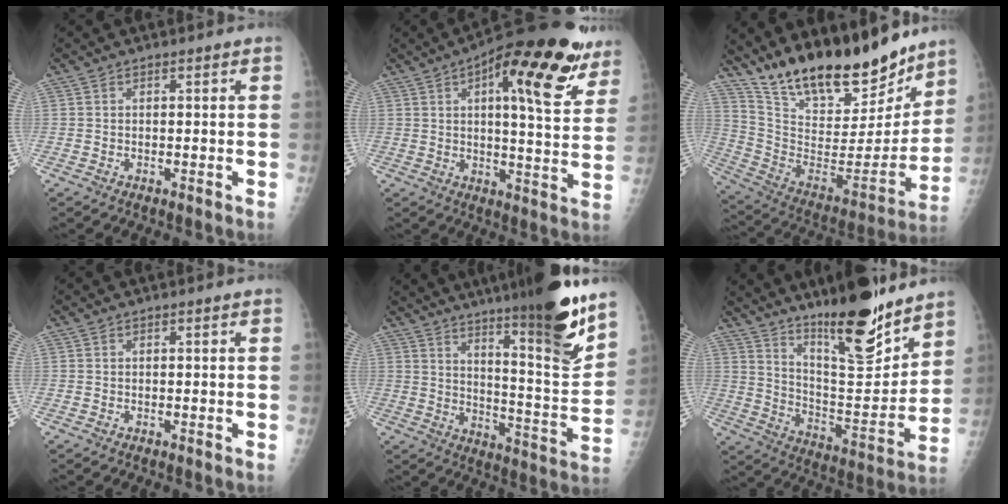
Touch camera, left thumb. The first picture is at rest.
{"total": 22.1, "force": [11.8, 7.3, 17.2], "torque": [-0.209, -0.030, 0.163]}
{"total": 25.2, "force": [20.2, 8.8, 12.2], "torque": [-0.171, -0.095, 0.341]}
{"total": 0.0}
{"total": 21.5, "force": [14.9, 2.3, 15.2], "torque": [-0.197, -0.088, 0.230]}
{"total": 20.0, "force": [15.2, 4.8, 12.2], "torque": [-0.154, -0.111, 0.253]}